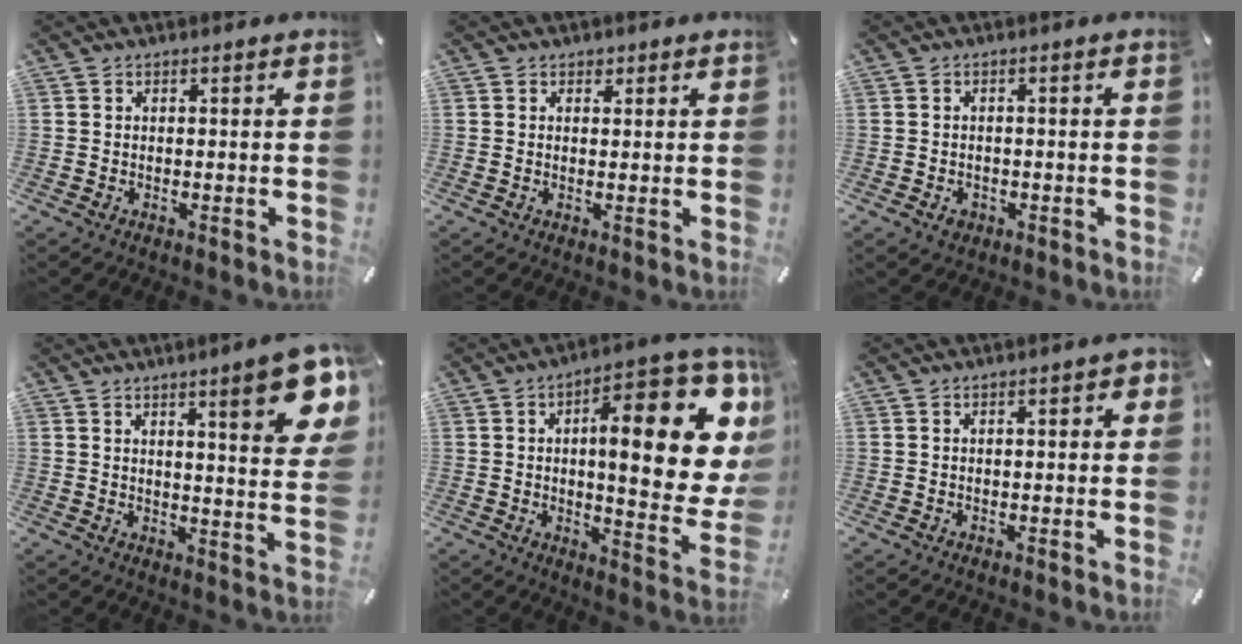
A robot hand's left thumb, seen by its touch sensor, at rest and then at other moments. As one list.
[{"total": 1.1, "force": [0.7, 0.9, 0.2], "torque": [0.002, -0.002, 0.011]}, {"total": 2.4, "force": [-1.2, 1.7, 1.2], "torque": [-0.020, 0.004, -0.022]}, {"total": 14.1, "force": [7.5, 2.7, 11.6], "torque": [-0.155, -0.043, 0.112]}, {"total": 24.3, "force": [6.7, 8.8, 21.6], "torque": [-0.290, -0.053, 0.102]}, {"total": 2.3, "force": [0.2, 0.8, 2.1], "torque": [-0.031, 0.003, 0.001]}]